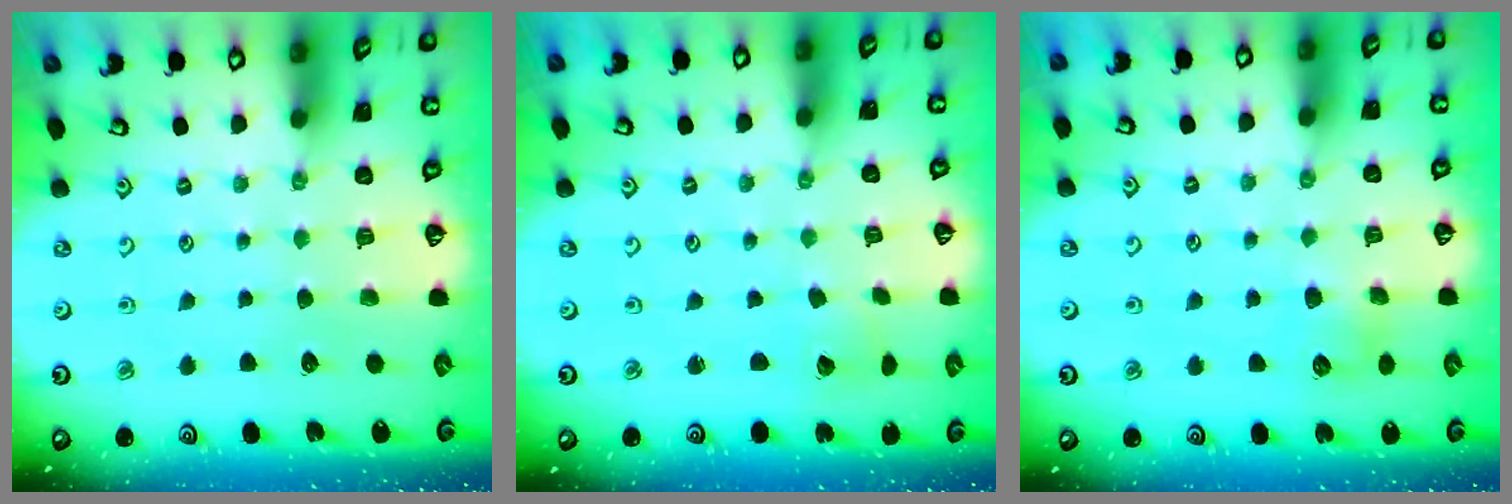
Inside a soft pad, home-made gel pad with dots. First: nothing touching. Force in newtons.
{"total": 2.7, "press": 2.7, "slide": 0.2}
{"total": 5.2, "press": 5.1, "slide": 0.6}